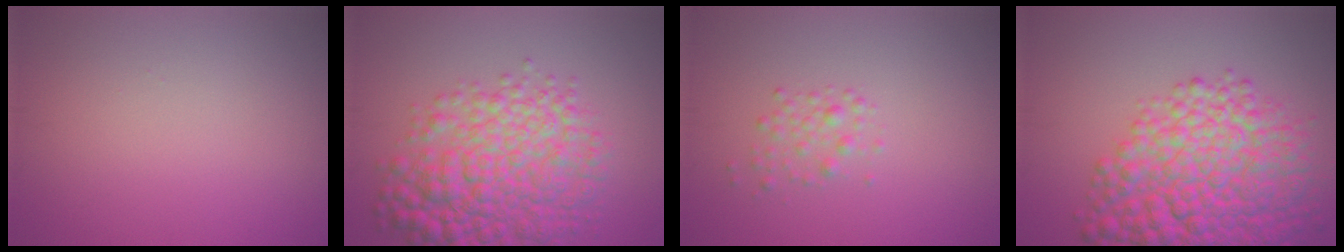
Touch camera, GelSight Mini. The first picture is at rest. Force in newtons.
{"total": 8.1, "press": 8.1, "slide": 0.1}
{"total": 1.4, "press": 1.4, "slide": 0.0}
{"total": 11.3, "press": 11.2, "slide": 0.4}